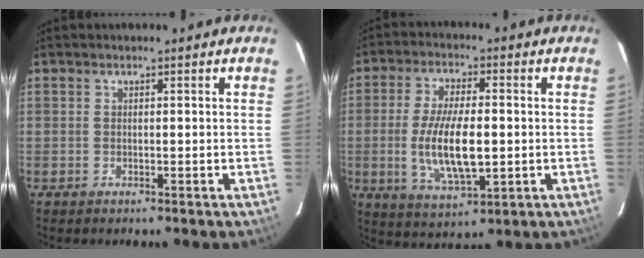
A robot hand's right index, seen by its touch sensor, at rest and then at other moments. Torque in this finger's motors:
{"motor_torque": [1.13, -0.64, 0.57, 0.20]}